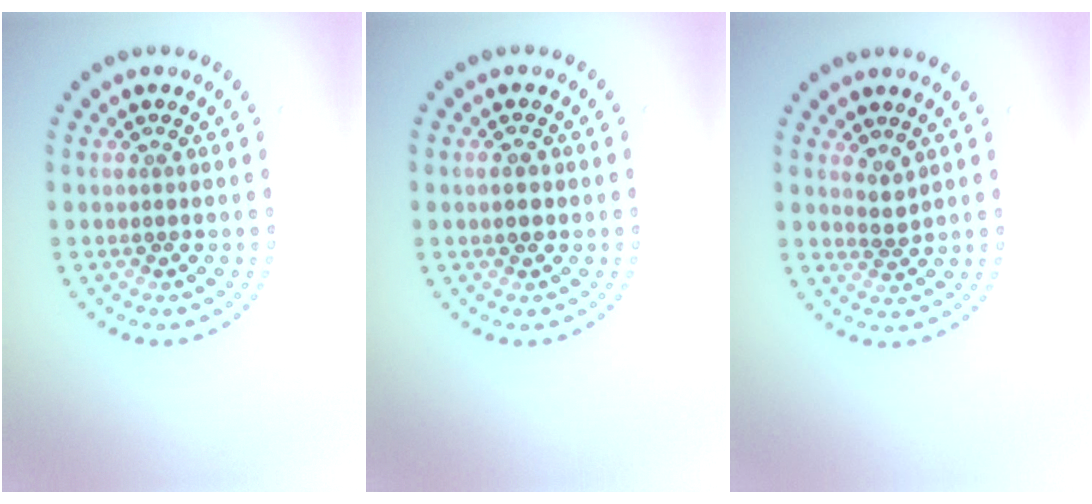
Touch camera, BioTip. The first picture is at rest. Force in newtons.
{"total": 2.0, "press": 2.0, "slide": 0.0}
{"total": 1.3, "press": 0.9, "slide": 0.9}